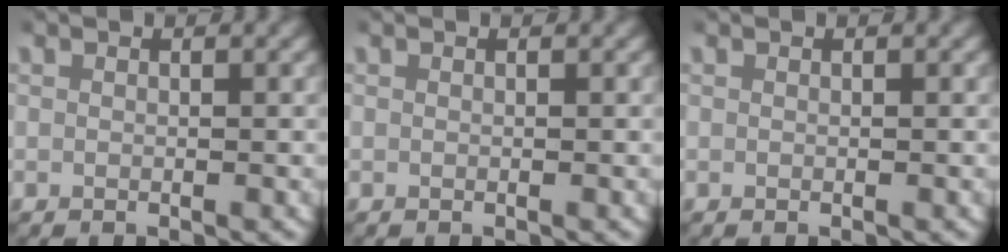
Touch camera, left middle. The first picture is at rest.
{"total": 0.0}
{"total": 0.0}